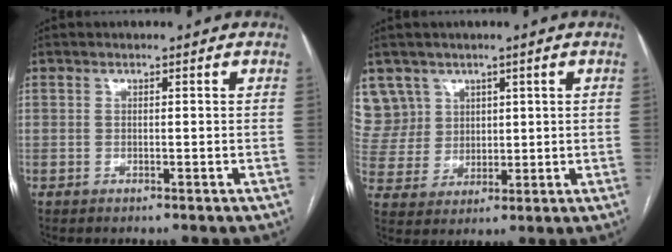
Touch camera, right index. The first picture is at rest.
{"total": 8.4, "force": [5.0, 6.7, -0.1], "torque": [0.002, 0.022, 0.110]}